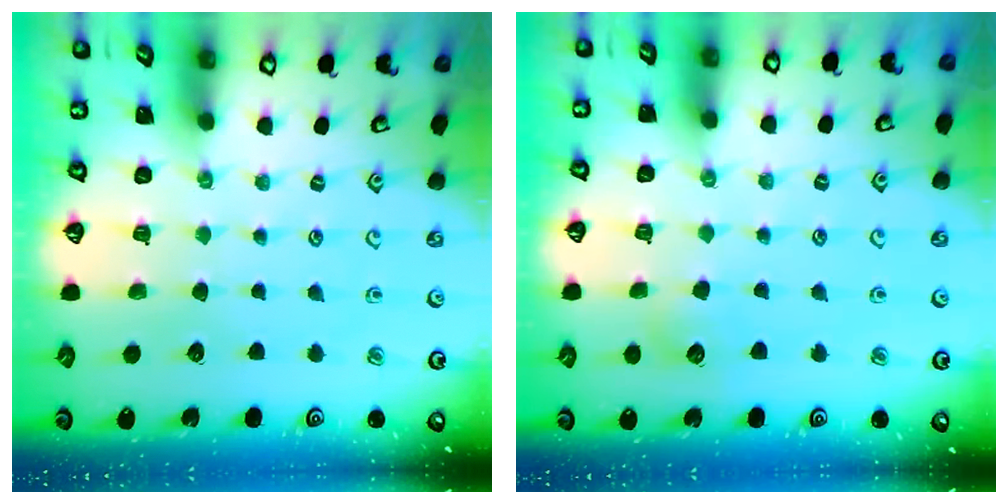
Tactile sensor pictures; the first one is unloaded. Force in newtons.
{"total": 4.7, "press": 4.7, "slide": 0.6}